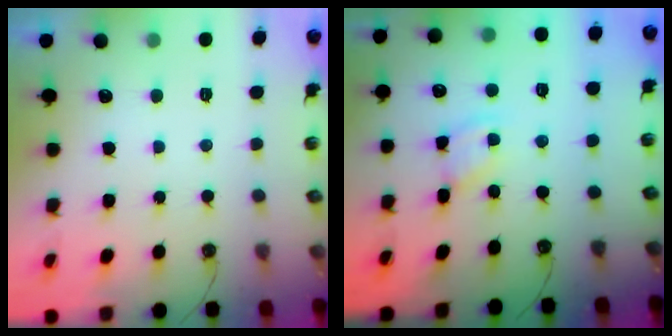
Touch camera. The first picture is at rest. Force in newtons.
{"total": 1.9, "press": 1.9, "slide": 0.3}